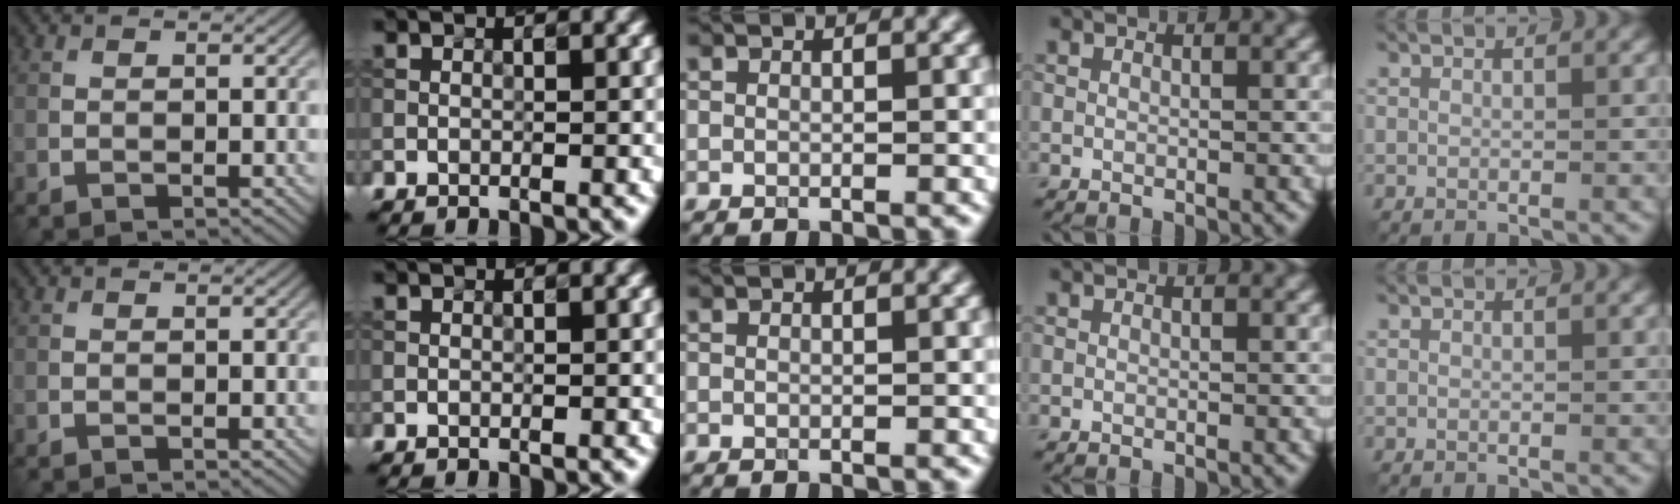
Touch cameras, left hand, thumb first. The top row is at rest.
{}